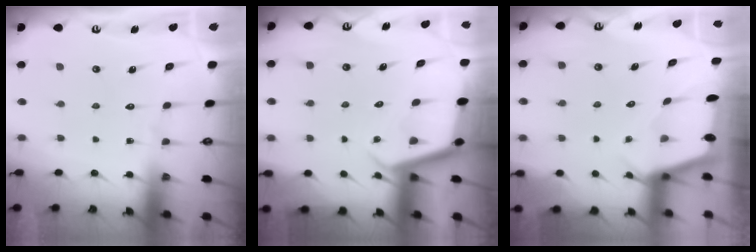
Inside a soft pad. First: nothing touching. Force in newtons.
{"total": 3.5, "press": 3.5, "slide": 0.2}
{"total": 2.1, "press": 2.1, "slide": 0.1}